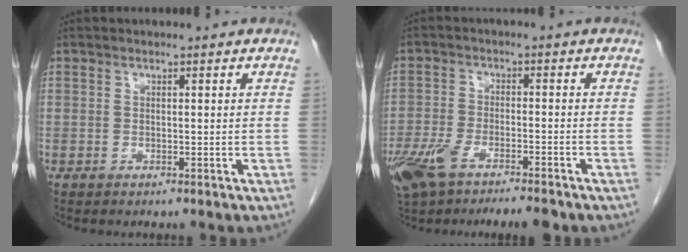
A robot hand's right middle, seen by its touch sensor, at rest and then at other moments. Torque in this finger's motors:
{"motor_torque": [1.15, -0.98, 0.17, 0.07]}